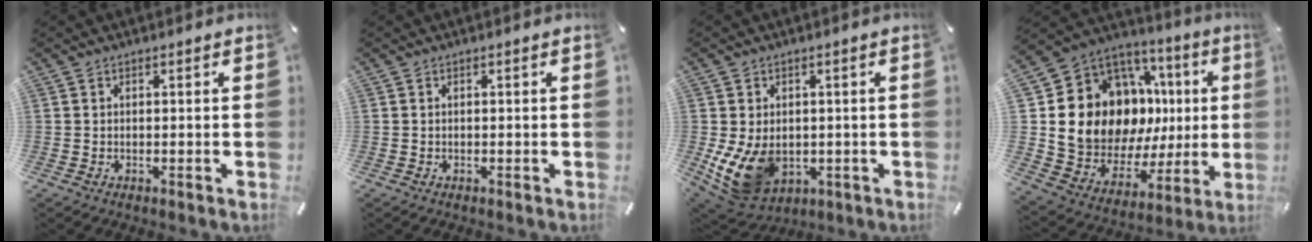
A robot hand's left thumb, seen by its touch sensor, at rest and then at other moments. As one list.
[{"total": 0.0}, {"total": 11.3, "force": [-1.4, 8.9, 6.8], "torque": [-0.141, -0.007, -0.022]}, {"total": 16.8, "force": [3.7, 13.3, 9.6], "torque": [-0.176, -0.053, 0.086]}]